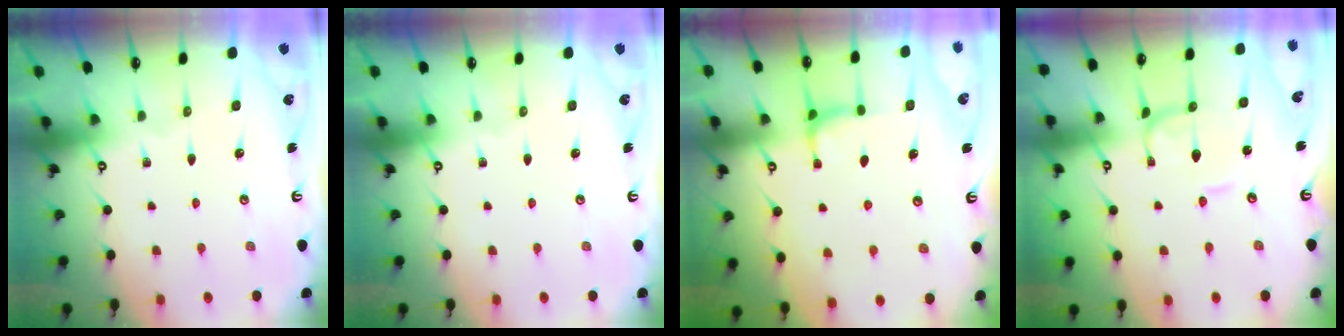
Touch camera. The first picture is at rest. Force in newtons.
{"total": 0.0}
{"total": 0.7, "press": 0.4, "slide": 0.6}
{"total": 1.0, "press": 0.9, "slide": 0.2}